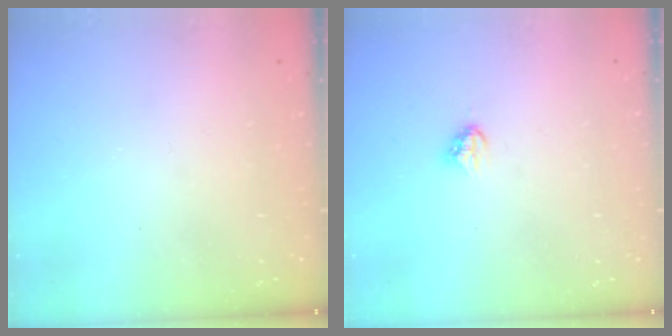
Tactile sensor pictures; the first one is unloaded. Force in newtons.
{"total": 3.7, "press": 3.6, "slide": 0.5}